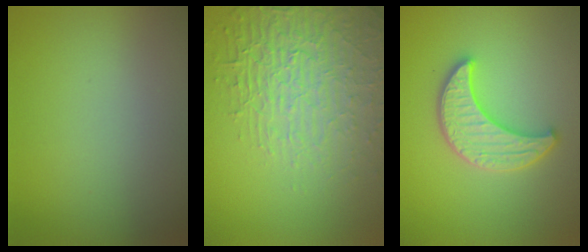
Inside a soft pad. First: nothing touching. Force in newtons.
{"total": 4.5, "press": 4.2, "slide": 1.7}
{"total": 3.8, "press": 3.6, "slide": 1.0}